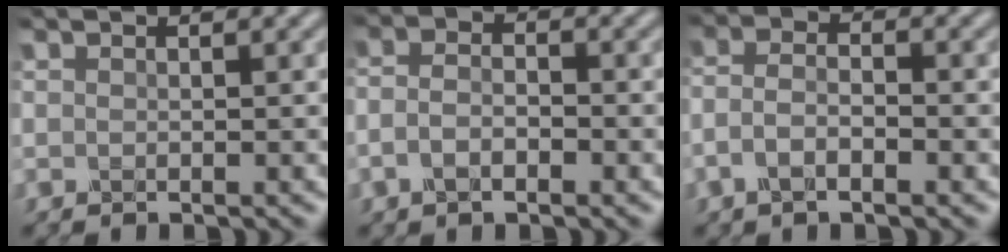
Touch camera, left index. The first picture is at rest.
{"total": 2.4, "force": [-1.0, 1.2, 1.8], "torque": [-0.037, 0.004, -0.025]}
{"total": 3.1, "force": [-1.4, 1.2, 2.4], "torque": [-0.049, 0.008, -0.037]}